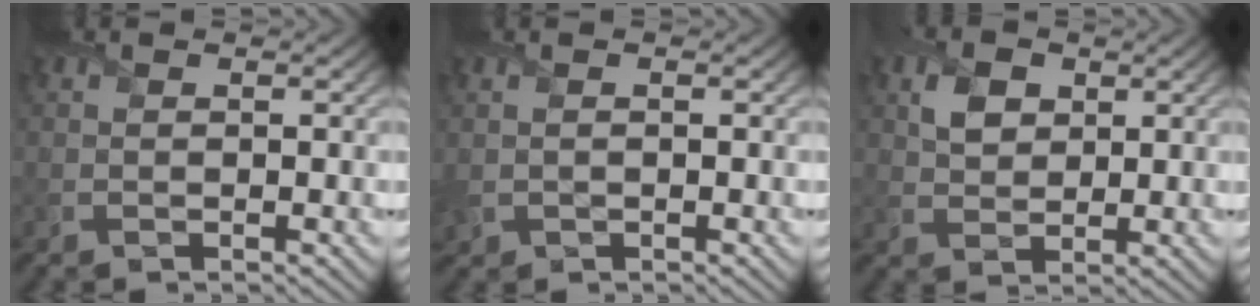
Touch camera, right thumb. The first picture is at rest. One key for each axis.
{"total": 1.4, "fx": -0.1, "fy": 1.0, "fz": 0.9, "tx": -0.029, "ty": -0.003, "tz": 0.002}
{"total": 3.7, "fx": 1.5, "fy": 2.7, "fz": 2.1, "tx": -0.049, "ty": 0.003, "tz": 0.026}